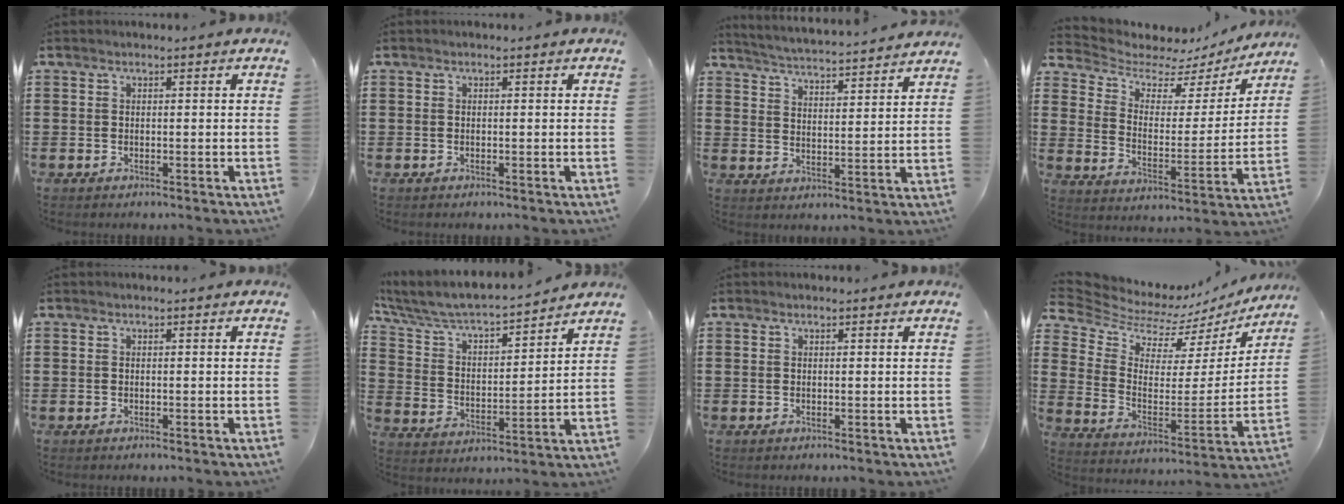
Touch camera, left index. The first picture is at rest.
{"total": 0.0}
{"total": 3.5, "force": [3.3, -1.0, 0.3], "torque": [-0.025, -0.037, 0.050]}
{"total": 4.7, "force": [3.9, 2.2, 1.3], "torque": [-0.046, -0.033, 0.059]}
{"total": 0.0}
{"total": 5.6, "force": [5.1, 0.6, 2.1], "torque": [-0.065, -0.042, 0.080]}
{"total": 0.0}
{"total": 5.4, "force": [4.8, 2.1, 1.1], "torque": [-0.057, -0.048, 0.080]}